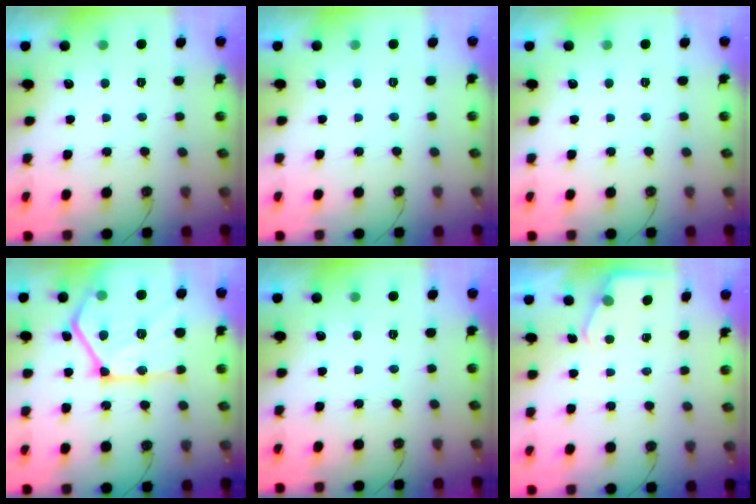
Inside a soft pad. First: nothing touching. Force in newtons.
{"total": 0.0}
{"total": 0.0}
{"total": 27.0, "press": 26.8, "slide": 3.2}
{"total": 0.0}
{"total": 2.8, "press": 2.8, "slide": 0.4}